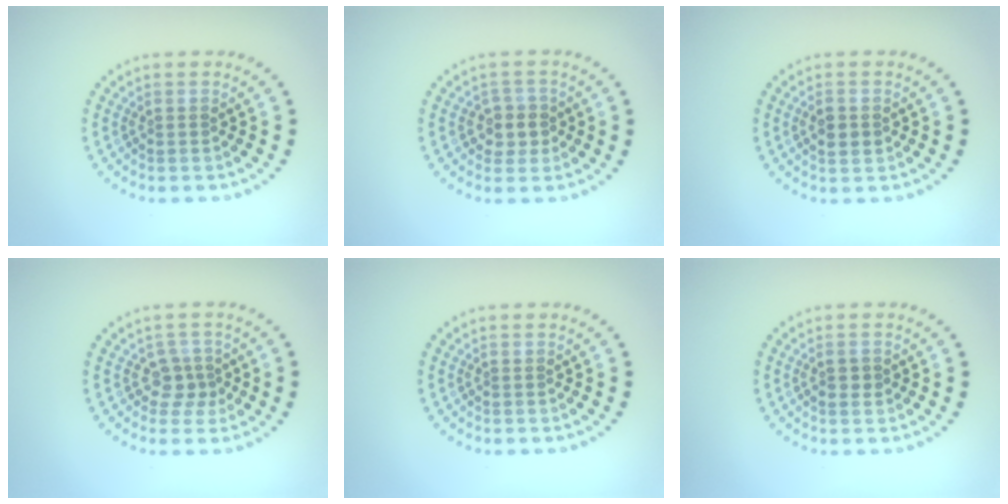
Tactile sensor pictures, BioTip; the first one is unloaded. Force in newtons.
{"total": 2.1, "press": 1.9, "slide": 0.9}
{"total": 1.8, "press": 1.7, "slide": 0.2}
{"total": 2.0, "press": 1.7, "slide": 1.2}
{"total": 0.0}
{"total": 1.2, "press": 1.2, "slide": 0.2}